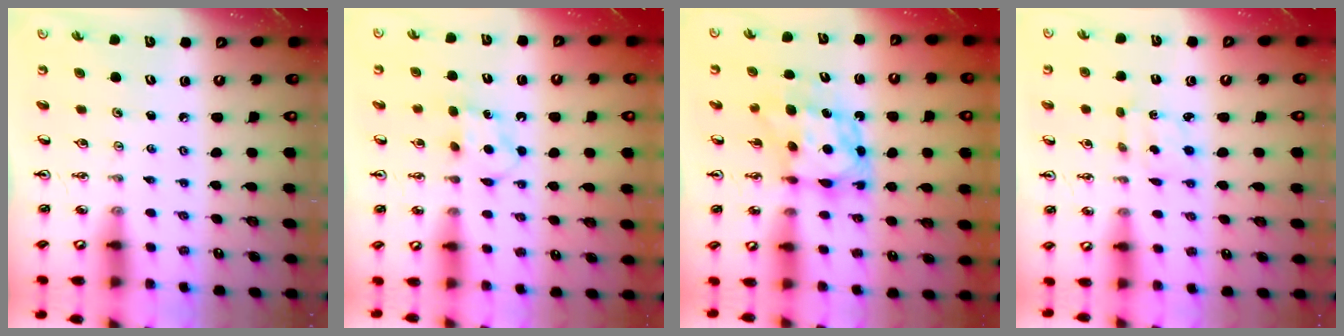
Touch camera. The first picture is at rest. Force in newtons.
{"total": 5.1, "press": 5.0, "slide": 0.8}
{"total": 7.5, "press": 7.5, "slide": 0.8}
{"total": 2.8, "press": 2.8, "slide": 0.5}